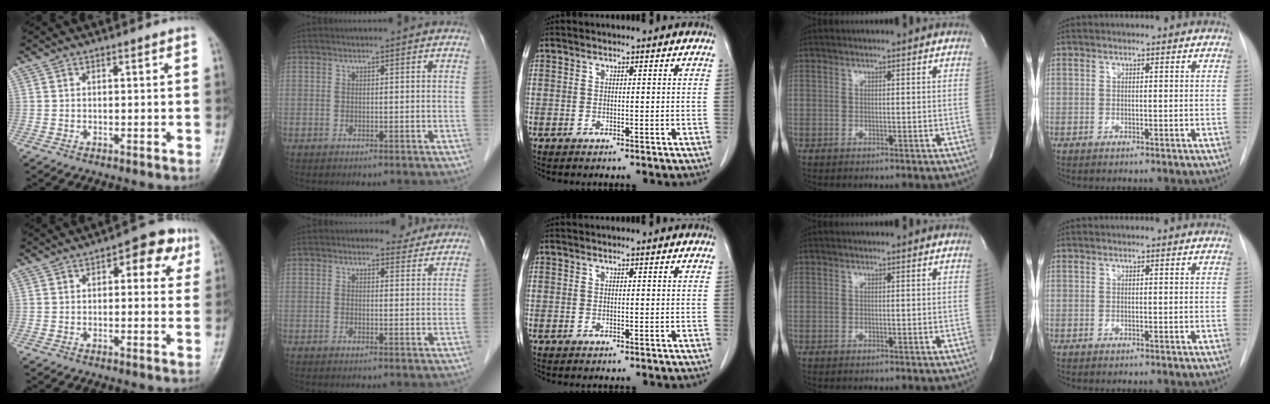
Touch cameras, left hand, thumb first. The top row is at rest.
{"thumb": {"total": 7.8, "force": [3.0, 4.1, 5.9], "torque": [-0.035, 0.008, 0.026]}, "index": {"total": 3.0, "force": [2.5, 1.6, 0.3], "torque": [-0.004, -0.002, 0.025]}}